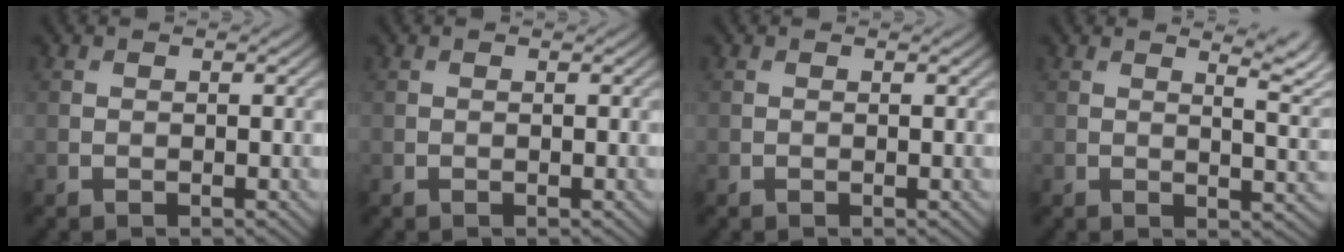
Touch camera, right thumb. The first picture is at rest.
{"total": 0.0}
{"total": 0.0}
{"total": 5.4, "force": [3.2, 1.4, 4.1], "torque": [-0.056, 0.008, 0.052]}